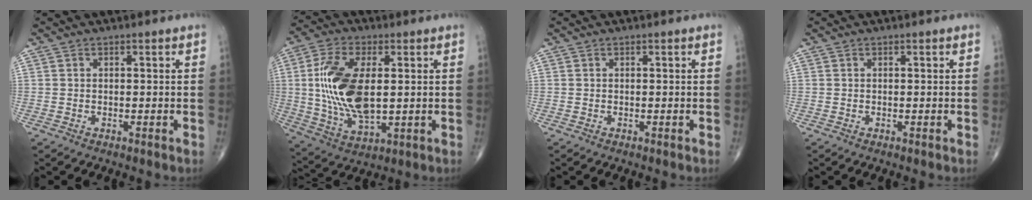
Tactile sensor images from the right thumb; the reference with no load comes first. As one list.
[{"total": 16.6, "force": [1.6, 8.3, 14.3], "torque": [-0.286, -0.011, 0.036]}, {"total": 0.0}, {"total": 0.0}]